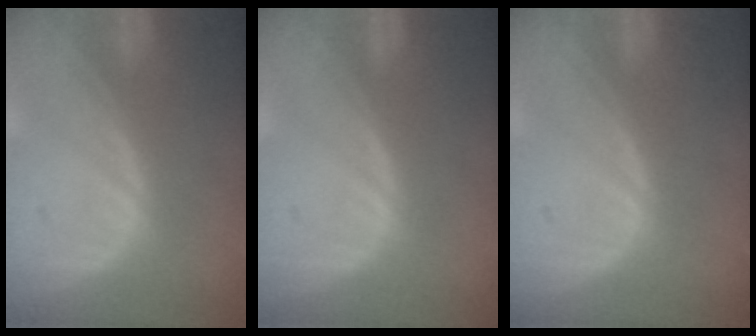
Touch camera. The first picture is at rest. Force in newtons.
{"total": 0.0}
{"total": 0.0}